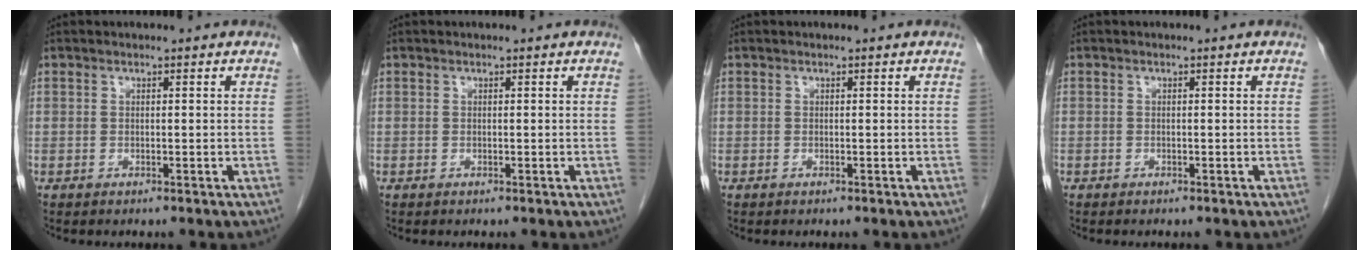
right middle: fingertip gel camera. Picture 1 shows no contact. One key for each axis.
{"total": 0.0}
{"total": 0.0}
{"total": 0.0}